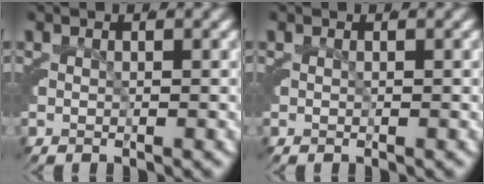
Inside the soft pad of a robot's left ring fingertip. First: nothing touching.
{"total": 0.0}